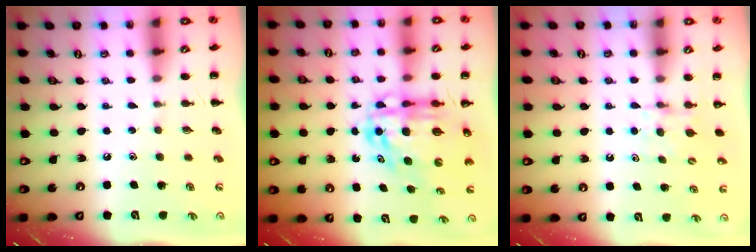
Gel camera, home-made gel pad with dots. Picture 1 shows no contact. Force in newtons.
{"total": 11.3, "press": 10.9, "slide": 2.7}
{"total": 4.8, "press": 4.6, "slide": 1.5}